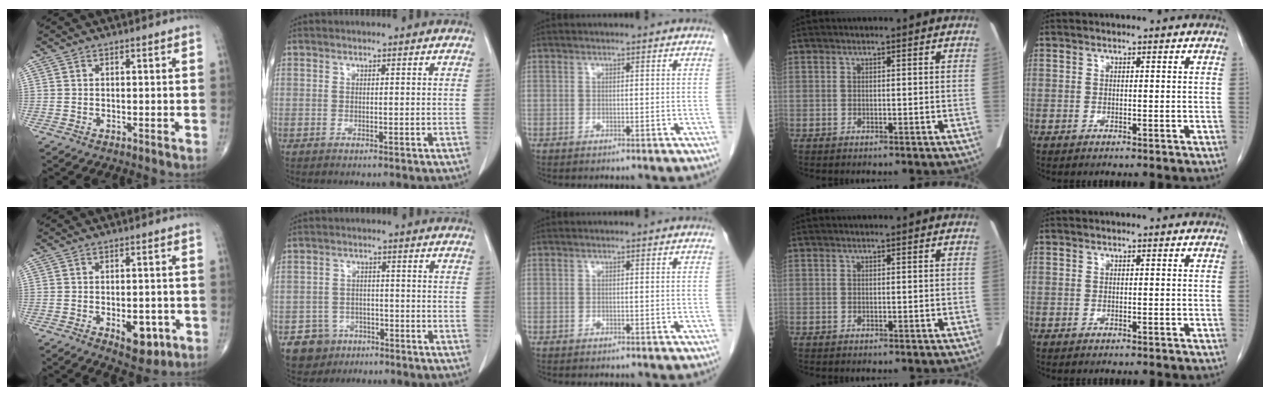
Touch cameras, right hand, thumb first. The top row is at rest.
{"thumb": {"total": 7.5, "force": [-2.7, 4.0, 5.7], "torque": [-0.057, 0.006, -0.025]}, "index": {"total": 5.7, "force": [-3.2, 4.6, 0.4], "torque": [-0.005, 0.011, -0.048]}}